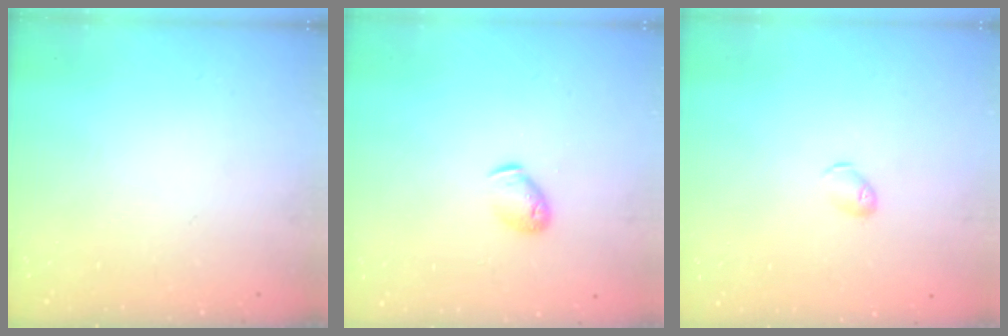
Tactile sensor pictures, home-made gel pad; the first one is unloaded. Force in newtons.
{"total": 6.4, "press": 6.2, "slide": 1.2}
{"total": 4.2, "press": 4.2, "slide": 0.8}